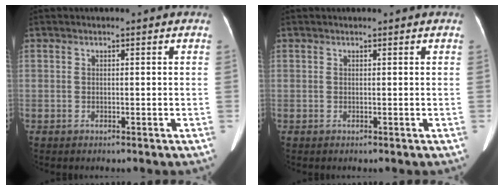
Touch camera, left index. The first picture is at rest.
{"total": 0.8, "force": [0.8, 0.0, 0.3], "torque": [-0.010, 0.012, 0.013]}